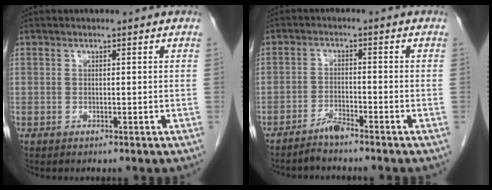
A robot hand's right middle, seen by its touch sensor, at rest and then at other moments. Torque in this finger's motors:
{"motor_torque": [-0.20, -0.21, 0.04, 0.00]}